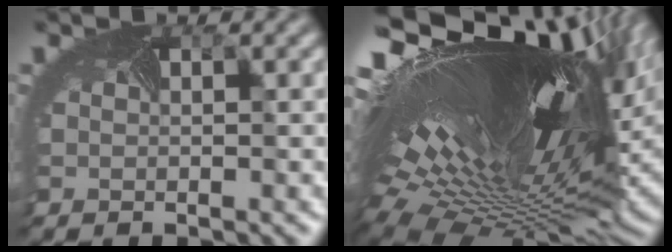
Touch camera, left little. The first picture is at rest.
{"total": 17.9, "force": [4.8, 7.1, 15.7], "torque": [-0.290, -0.007, 0.112]}